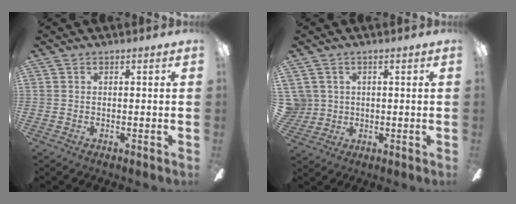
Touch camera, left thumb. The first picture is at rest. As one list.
[{"total": 4.1, "force": [1.3, 3.9, 0.2], "torque": [-0.026, 0.008, 0.026]}]